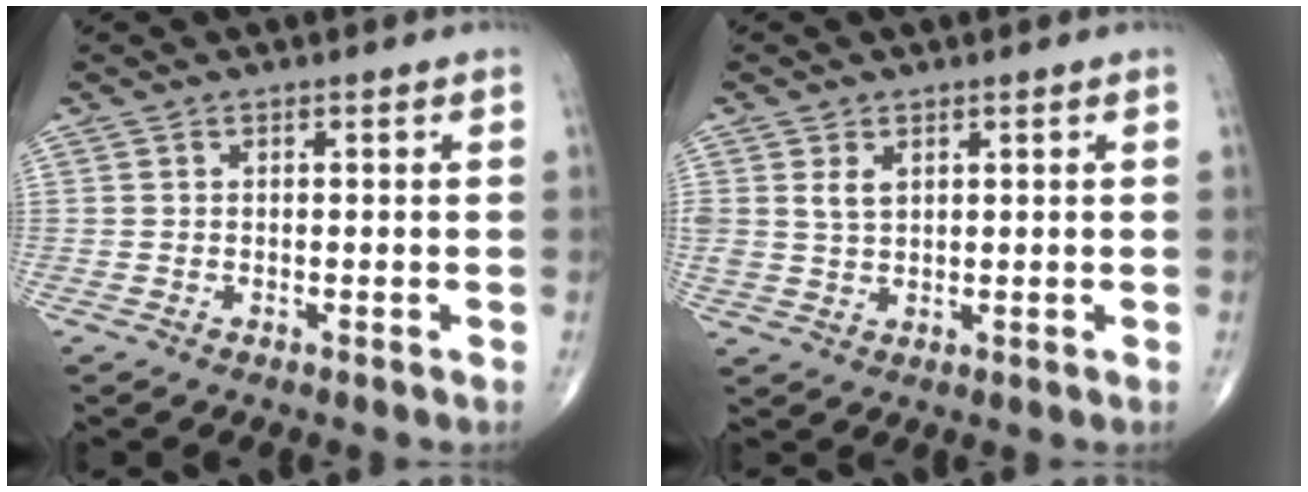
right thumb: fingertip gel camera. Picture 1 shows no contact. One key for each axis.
{"total": 2.9, "fx": 1.2, "fy": 1.9, "fz": 1.8, "tx": -0.031, "ty": -0.005, "tz": 0.030}